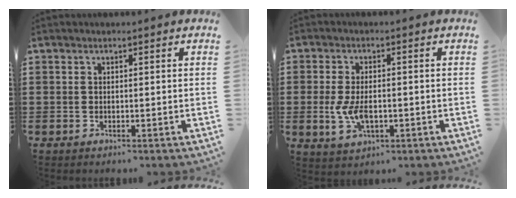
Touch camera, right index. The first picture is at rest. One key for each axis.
{"total": 5.4, "fx": -0.9, "fy": 2.7, "fz": 4.5, "tx": -0.111, "ty": -0.008, "tz": -0.020}